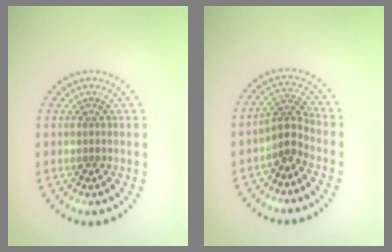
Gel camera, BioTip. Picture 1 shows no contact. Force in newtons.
{"total": 2.6, "press": 1.9, "slide": 1.7}